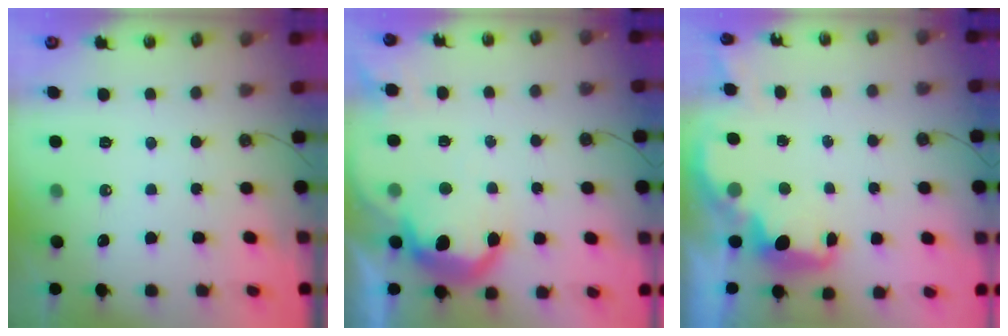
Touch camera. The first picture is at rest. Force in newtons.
{"total": 12.1, "press": 12.0, "slide": 0.7}
{"total": 2.7, "press": 2.7, "slide": 0.6}